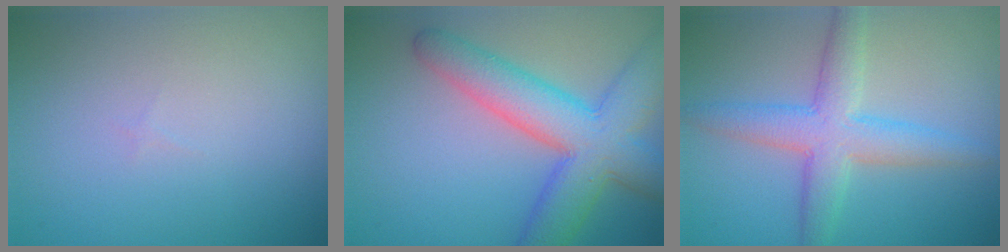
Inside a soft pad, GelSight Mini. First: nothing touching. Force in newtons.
{"total": 8.2, "press": 8.2, "slide": 0.3}
{"total": 5.1, "press": 5.1, "slide": 0.2}